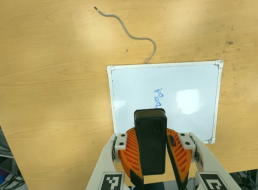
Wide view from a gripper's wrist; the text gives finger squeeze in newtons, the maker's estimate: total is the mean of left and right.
{"total": 9.6, "left": 9.5, "right": 9.6}